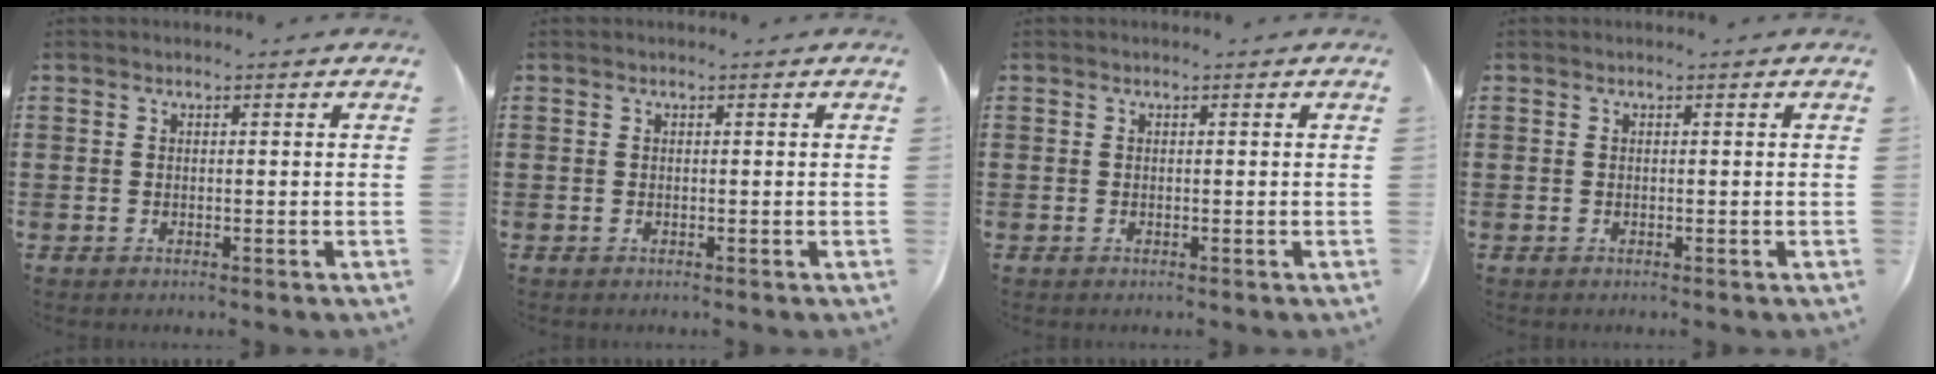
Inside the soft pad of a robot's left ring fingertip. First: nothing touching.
{"total": 0.0}
{"total": 0.0}
{"total": 0.0}